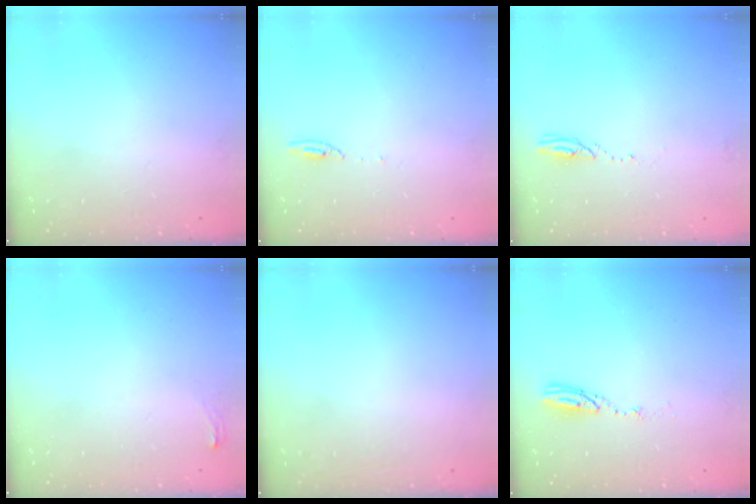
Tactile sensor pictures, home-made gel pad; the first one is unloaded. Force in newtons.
{"total": 3.5, "press": 3.5, "slide": 0.2}
{"total": 2.5, "press": 2.5, "slide": 0.2}
{"total": 3.4, "press": 3.2, "slide": 1.1}
{"total": 0.0}
{"total": 4.8, "press": 4.8, "slide": 0.2}